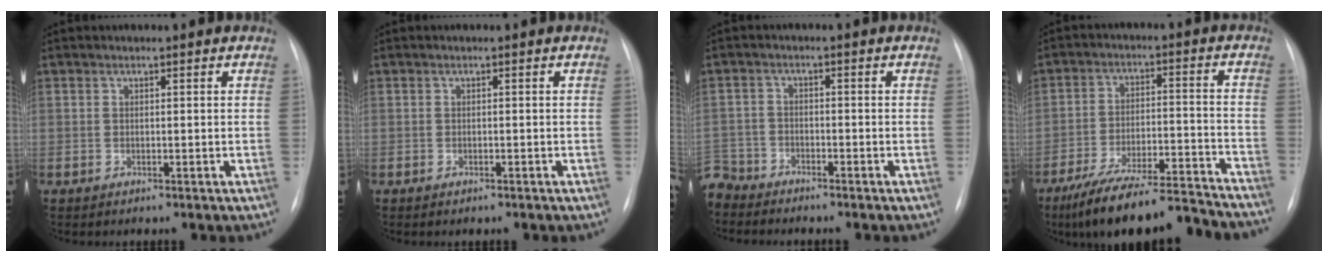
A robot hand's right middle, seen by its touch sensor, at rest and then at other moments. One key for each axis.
{"total": 0.6, "fx": -0.4, "fy": 0.2, "fz": 0.3, "tx": -0.007, "ty": -0.002, "tz": -0.003}
{"total": 5.9, "fx": -5.6, "fy": 2.0, "fz": -0.1, "tx": 0.007, "ty": -0.008, "tz": -0.110}
{"total": 21.5, "fx": -19.5, "fy": 2.1, "fz": 8.9, "tx": -0.117, "ty": -0.002, "tz": -0.287}